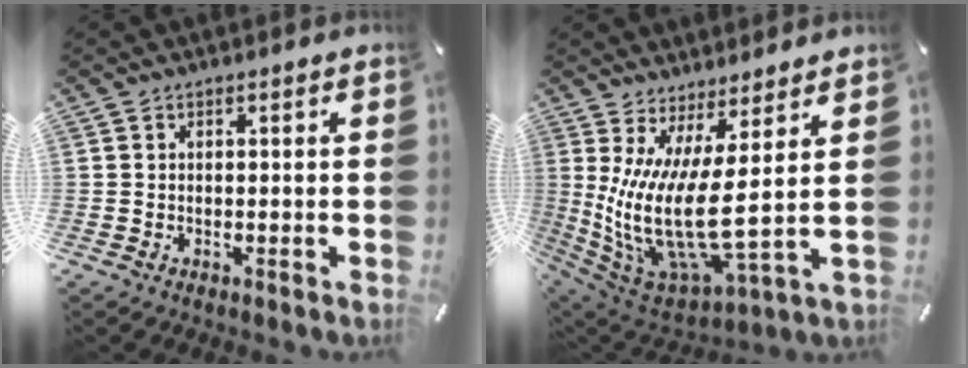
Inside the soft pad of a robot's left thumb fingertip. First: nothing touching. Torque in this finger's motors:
{"motor_torque": [1.93, 3.08, 1.45, -1.32, 0.36]}